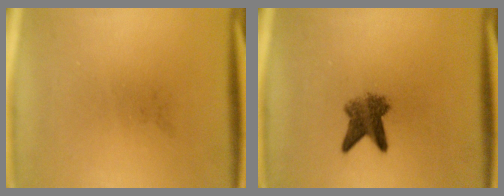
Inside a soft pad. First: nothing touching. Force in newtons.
{"total": 4.7}